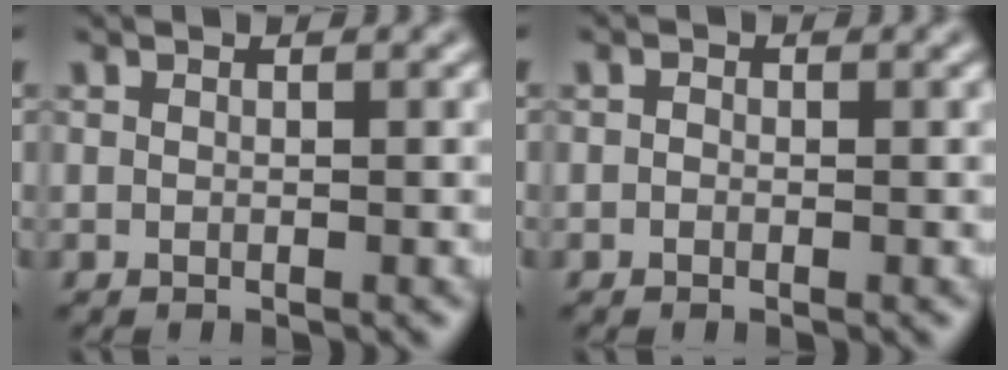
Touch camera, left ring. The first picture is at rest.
{"total": 0.5, "force": [-0.2, 0.4, 0.2], "torque": [-0.001, -0.003, -0.006]}